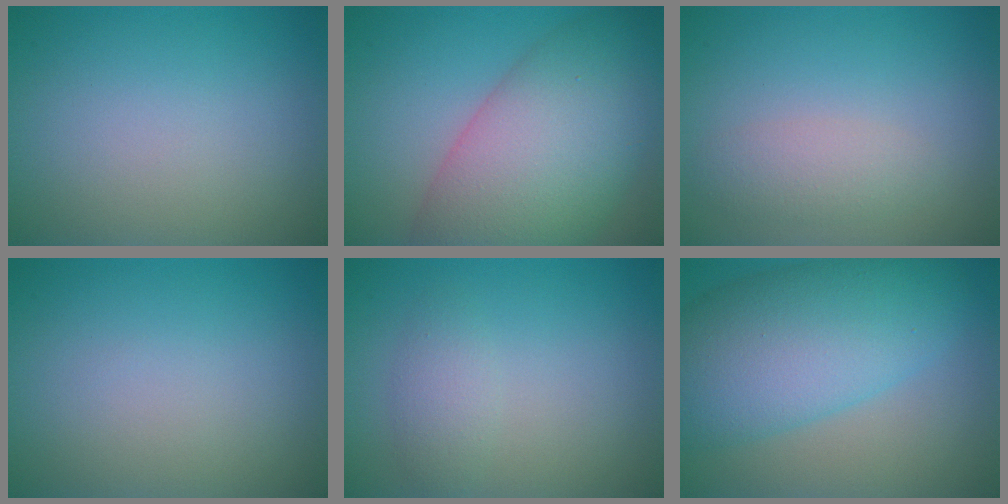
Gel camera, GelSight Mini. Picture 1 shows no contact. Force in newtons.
{"total": 11.2, "press": 11.2, "slide": 0.4}
{"total": 2.1, "press": 2.1, "slide": 0.1}
{"total": 0.0}
{"total": 1.8, "press": 1.8, "slide": 0.1}
{"total": 9.9, "press": 9.9, "slide": 0.2}